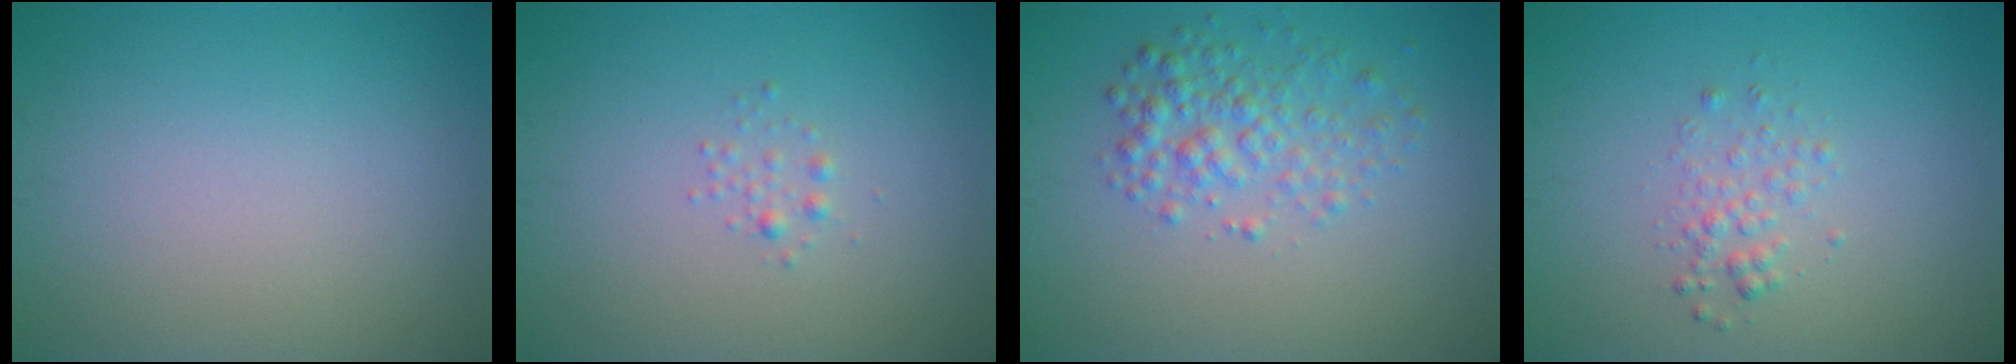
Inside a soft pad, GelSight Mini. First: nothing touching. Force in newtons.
{"total": 0.8, "press": 0.8, "slide": 0.0}
{"total": 3.2, "press": 3.2, "slide": 0.1}
{"total": 1.5, "press": 1.5, "slide": 0.1}